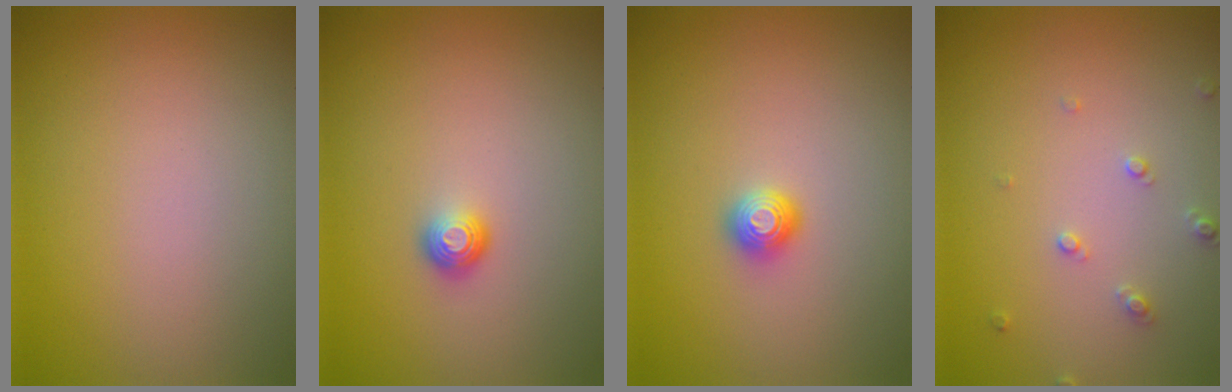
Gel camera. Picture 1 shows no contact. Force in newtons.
{"total": 1.2, "press": 1.0, "slide": 0.6}
{"total": 1.3, "press": 1.2, "slide": 0.5}
{"total": 1.3, "press": 1.2, "slide": 0.3}